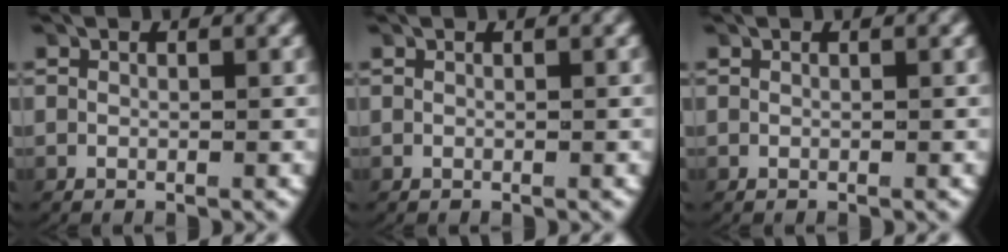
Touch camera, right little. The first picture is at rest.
{"total": 0.0}
{"total": 0.0}